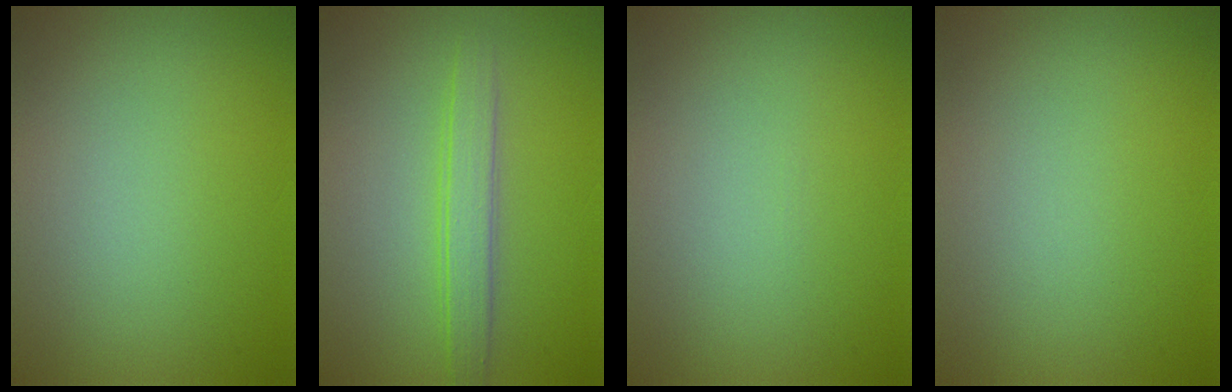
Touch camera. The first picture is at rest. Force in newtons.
{"total": 2.4, "press": 2.3, "slide": 0.2}
{"total": 0.0}
{"total": 0.0}